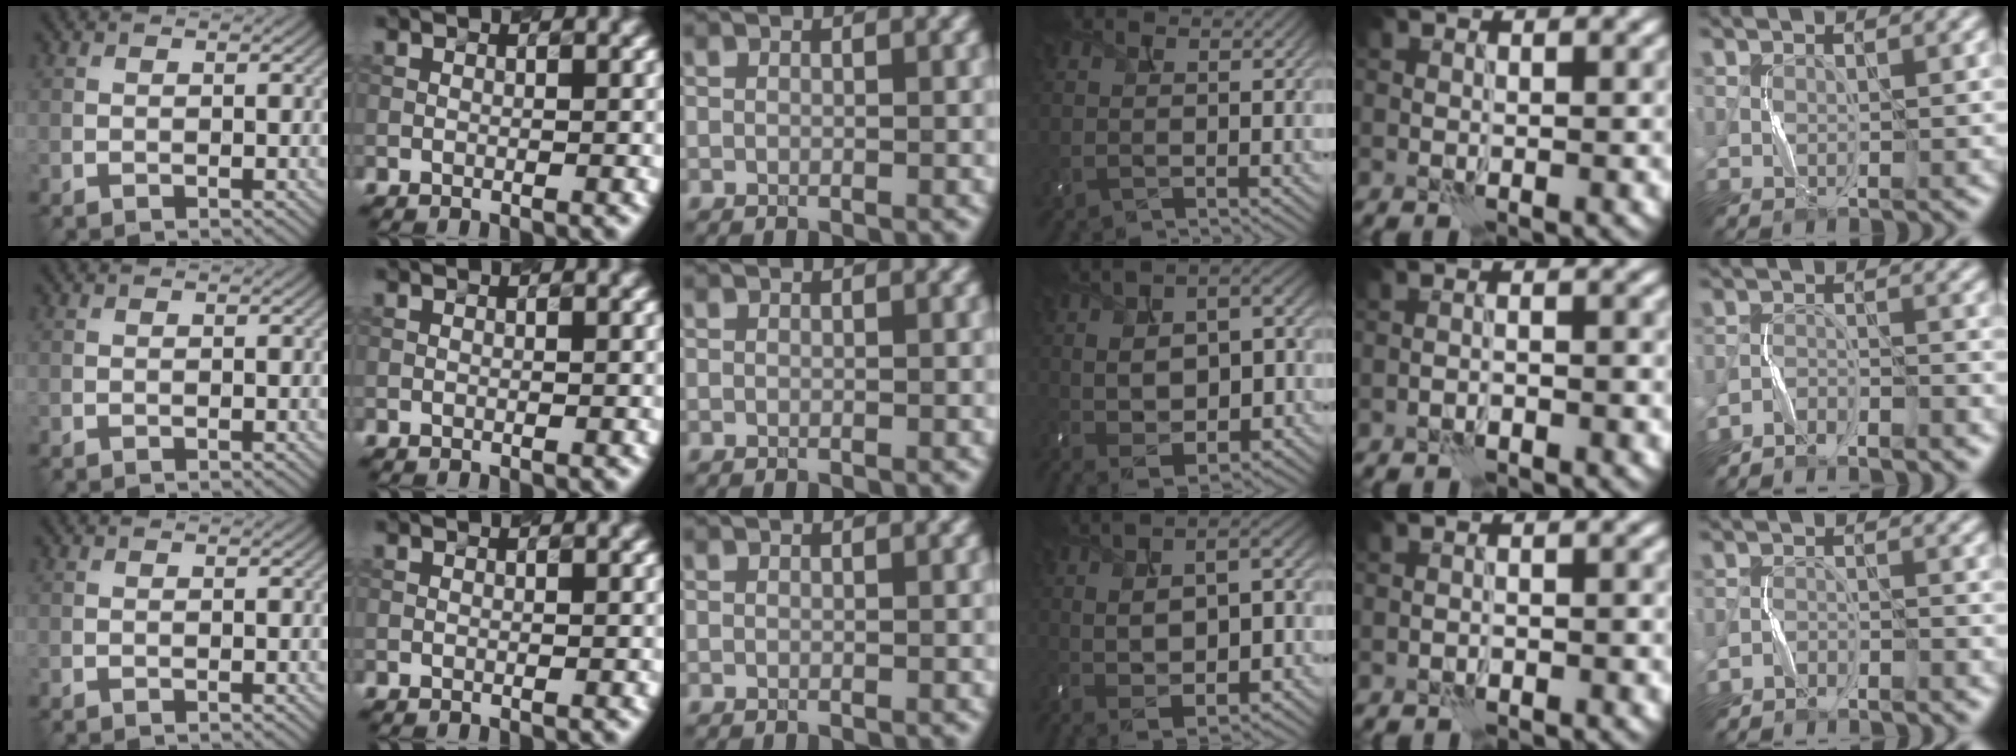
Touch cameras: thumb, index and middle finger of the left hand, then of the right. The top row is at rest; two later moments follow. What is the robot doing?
{"motion": "squeeze", "object": "bubble wrap"}